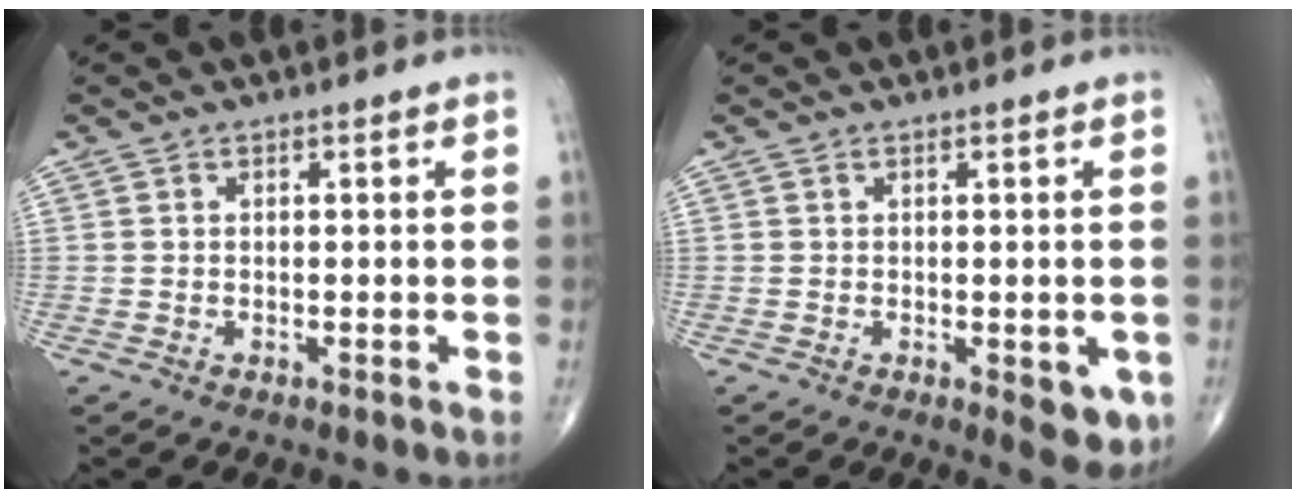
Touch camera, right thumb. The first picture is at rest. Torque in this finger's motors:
{"motor_torque": [0.82, 1.17, -0.09, -0.07, 0.16]}